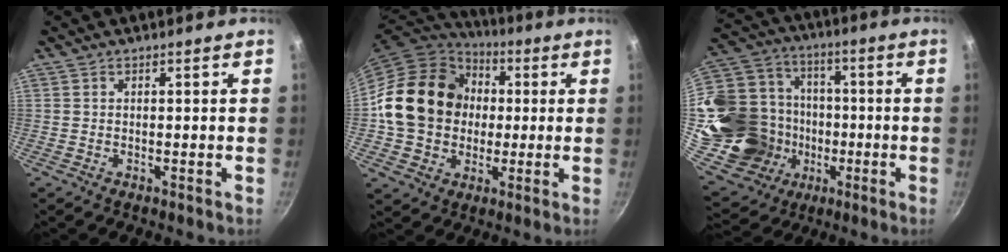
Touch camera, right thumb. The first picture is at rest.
{"total": 19.1, "force": [1.3, 15.9, 10.5], "torque": [-0.155, 0.028, 0.020]}
{"total": 26.4, "force": [-3.6, 21.8, 14.4], "torque": [-0.274, 0.056, -0.035]}